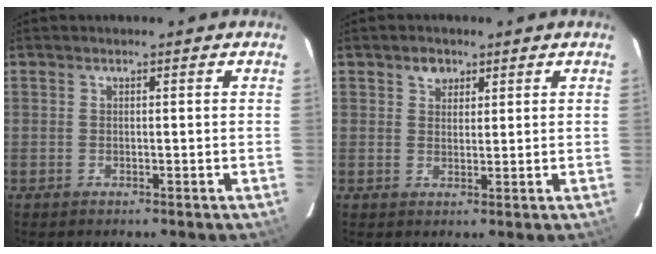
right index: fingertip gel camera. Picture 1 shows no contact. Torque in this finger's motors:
{"motor_torque": [0.02, 0.00, 0.01, 0.02]}